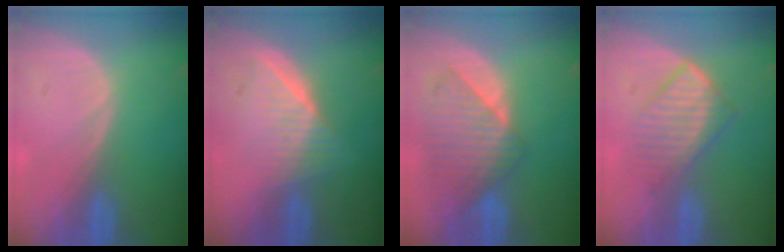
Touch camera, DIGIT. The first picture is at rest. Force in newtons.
{"total": 6.5, "press": 5.9, "slide": 2.9}
{"total": 8.8, "press": 8.0, "slide": 3.5}
{"total": 6.9, "press": 6.0, "slide": 3.5}